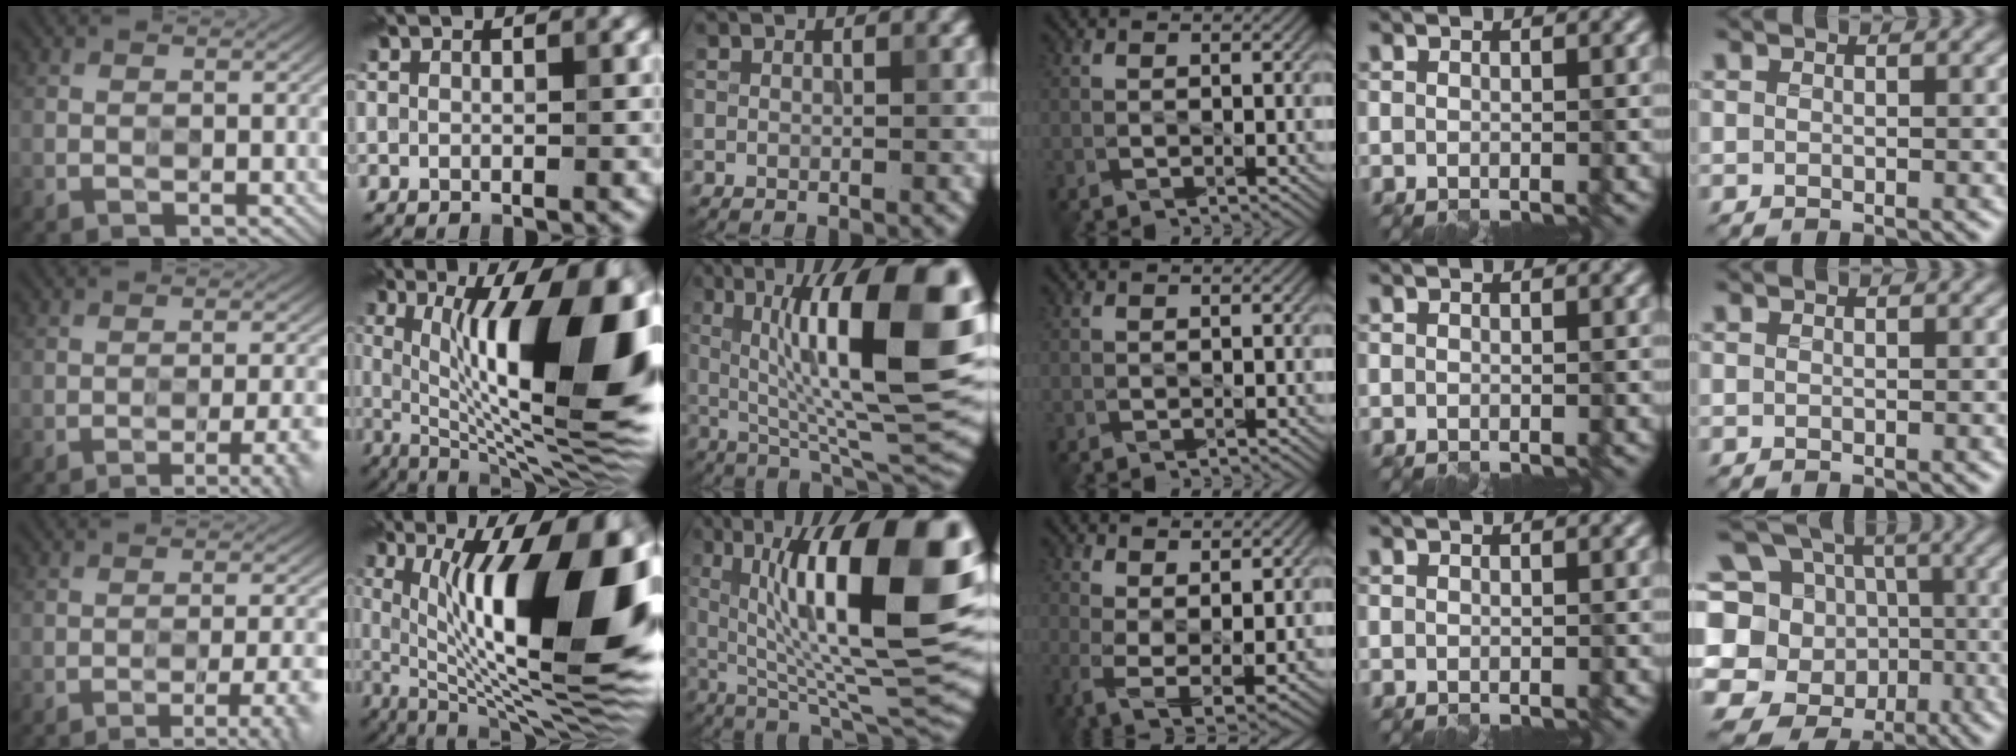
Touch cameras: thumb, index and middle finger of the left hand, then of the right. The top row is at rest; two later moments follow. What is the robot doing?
{"motion": "wipe", "object": "glass cup"}